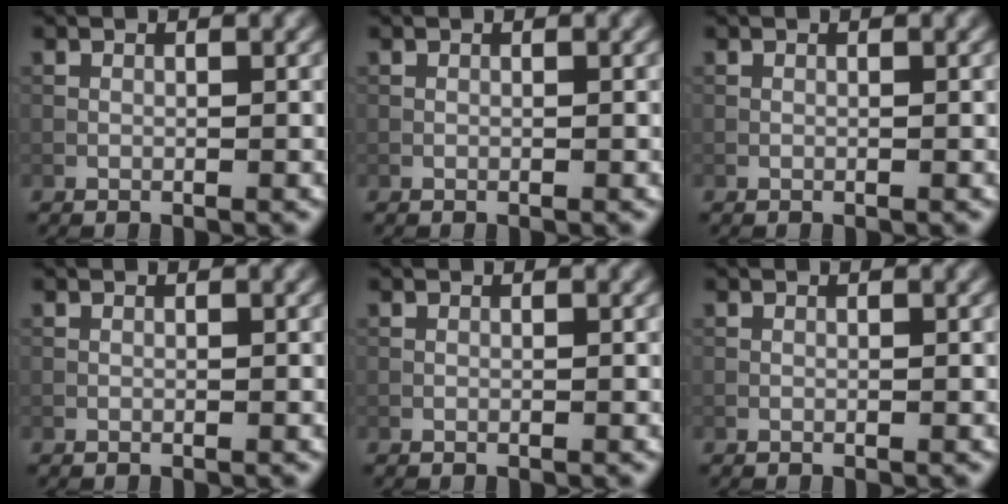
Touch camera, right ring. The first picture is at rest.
{"total": 0.0}
{"total": 0.0}
{"total": 0.0}
{"total": 0.0}
{"total": 0.0}